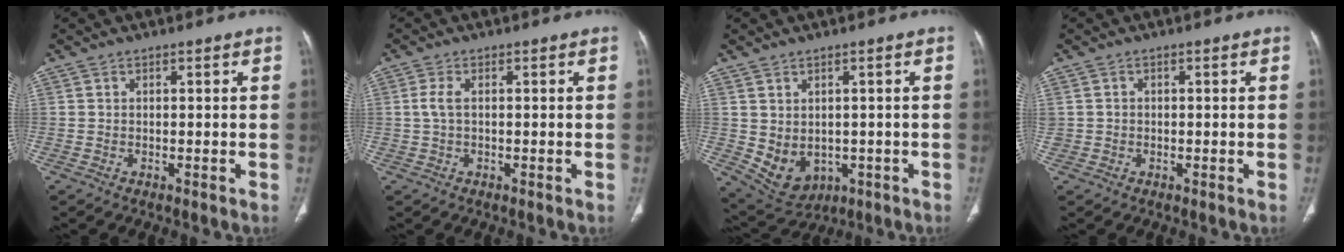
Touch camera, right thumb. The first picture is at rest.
{"total": 1.7, "force": [0.2, 0.8, 1.4], "torque": [-0.037, 0.002, 0.004]}
{"total": 8.5, "force": [-1.4, 6.5, 5.3], "torque": [-0.073, 0.003, 0.004]}
{"total": 1.1, "force": [0.1, 1.1, 0.3], "torque": [0.000, 0.006, 0.005]}